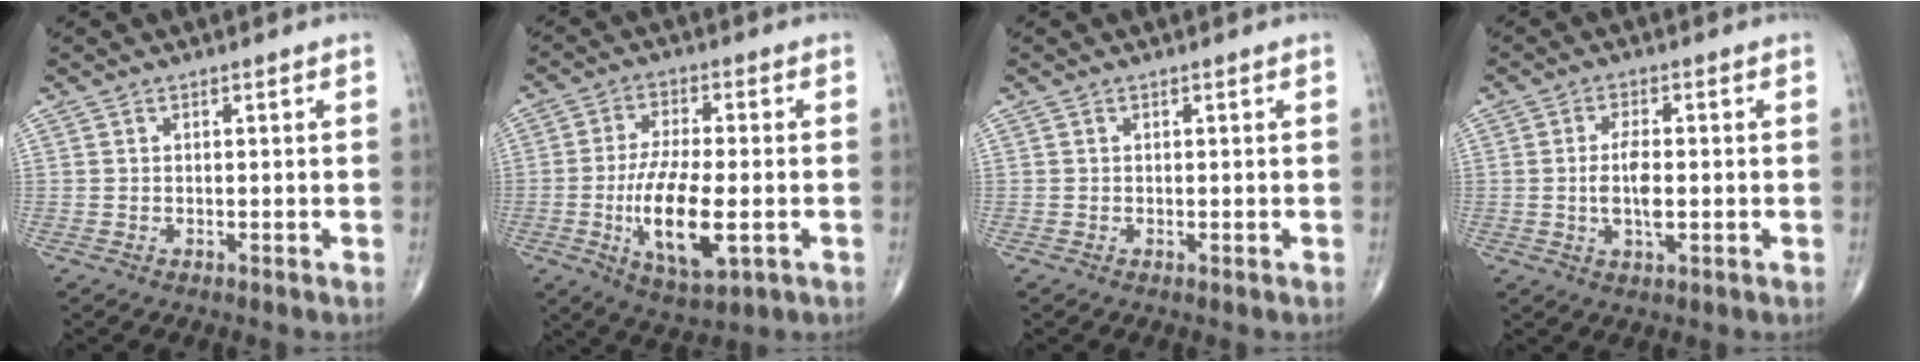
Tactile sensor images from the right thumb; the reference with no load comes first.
{"total": 13.5, "force": [-3.1, 5.1, 12.1], "torque": [-0.221, -0.005, -0.048]}
{"total": 0.0}
{"total": 5.6, "force": [-0.4, 2.2, 5.2], "torque": [-0.100, -0.003, -0.009]}